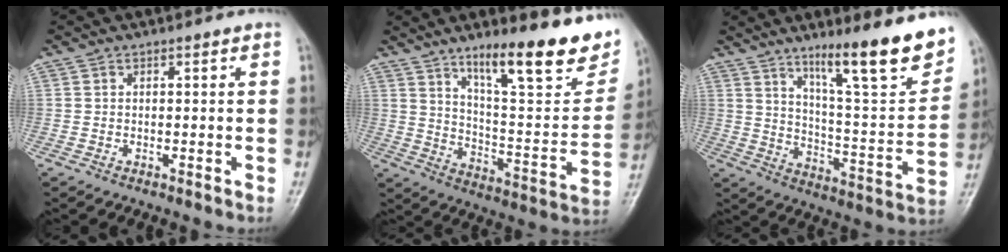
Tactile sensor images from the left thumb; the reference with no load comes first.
{"total": 23.1, "force": [14.9, 5.8, 16.6], "torque": [-0.199, -0.070, 0.235]}
{"total": 19.2, "force": [12.6, 3.1, 14.2], "torque": [-0.177, -0.071, 0.200]}